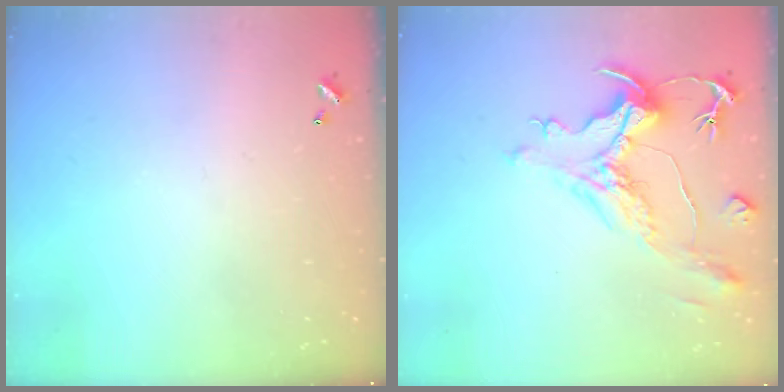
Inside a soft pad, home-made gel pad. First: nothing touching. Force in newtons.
{"total": 1.9, "press": 0.9, "slide": 1.6}